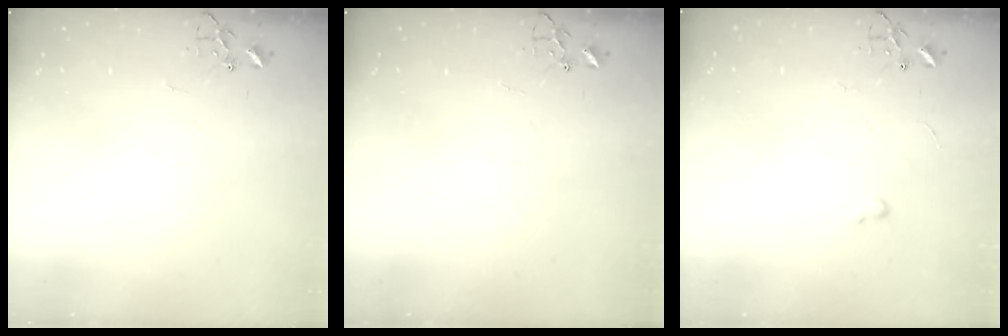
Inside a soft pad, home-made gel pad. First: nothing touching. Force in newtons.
{"total": 0.0}
{"total": 2.4, "press": 2.3, "slide": 0.4}